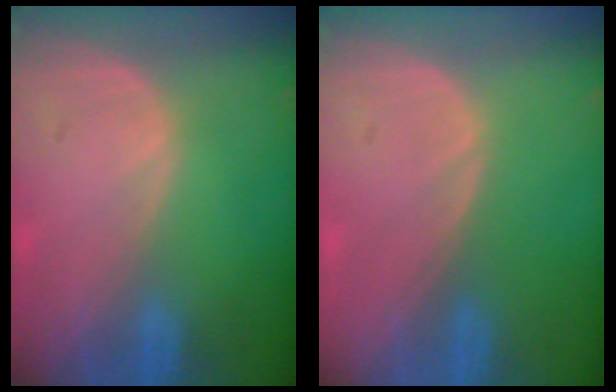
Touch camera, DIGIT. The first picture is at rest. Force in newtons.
{"total": 0.0}